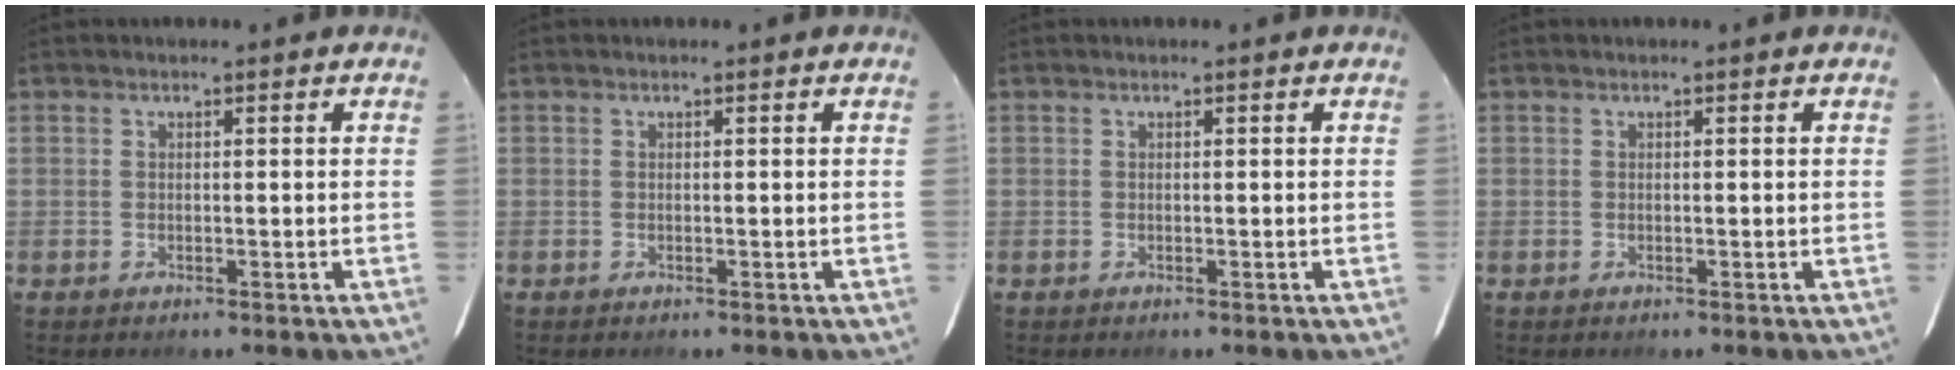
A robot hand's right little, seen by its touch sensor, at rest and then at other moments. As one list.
[{"total": 0.0}, {"total": 0.0}, {"total": 0.0}]